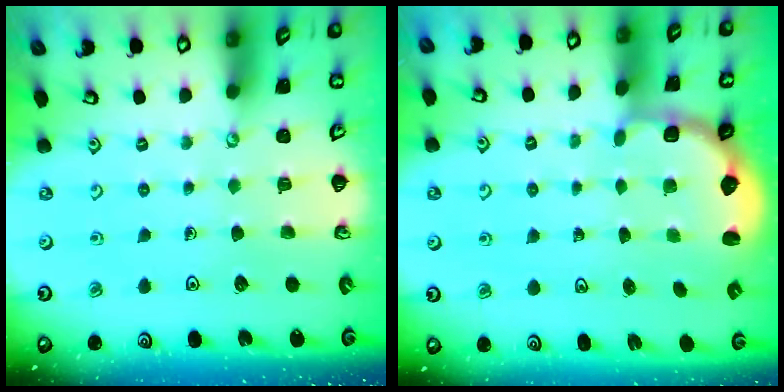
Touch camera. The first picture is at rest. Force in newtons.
{"total": 2.6, "press": 2.1, "slide": 1.5}